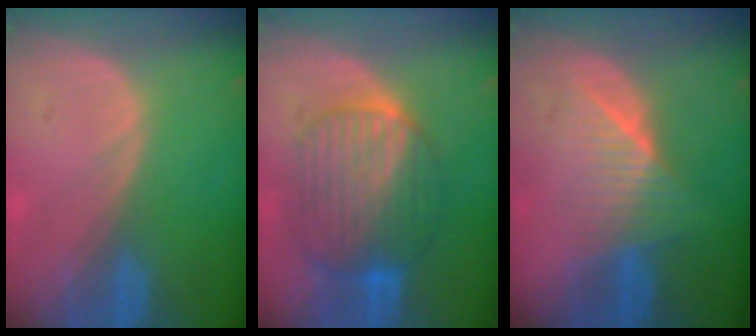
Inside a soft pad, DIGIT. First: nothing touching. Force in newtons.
{"total": 10.2, "press": 10.2, "slide": 0.8}
{"total": 6.2, "press": 5.8, "slide": 2.1}